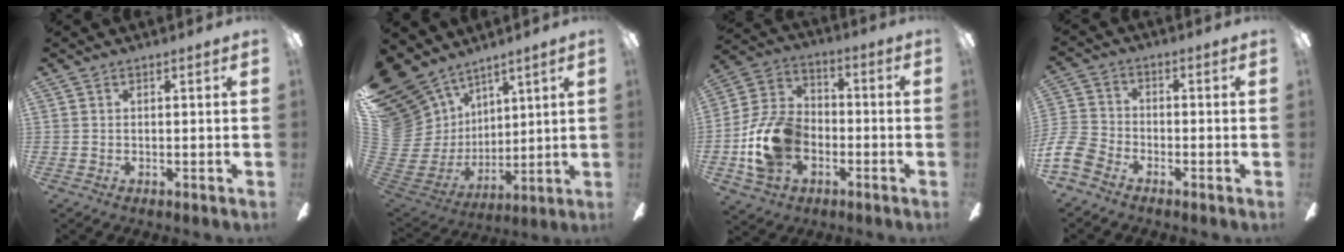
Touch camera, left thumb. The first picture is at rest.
{"total": 19.3, "force": [11.5, 14.2, 6.2], "torque": [-0.180, -0.086, 0.245]}
{"total": 14.8, "force": [-4.4, 10.8, 9.1], "torque": [-0.203, 0.029, -0.081]}
{"total": 8.1, "force": [-4.9, 5.1, 3.8], "torque": [-0.098, 0.023, -0.094]}